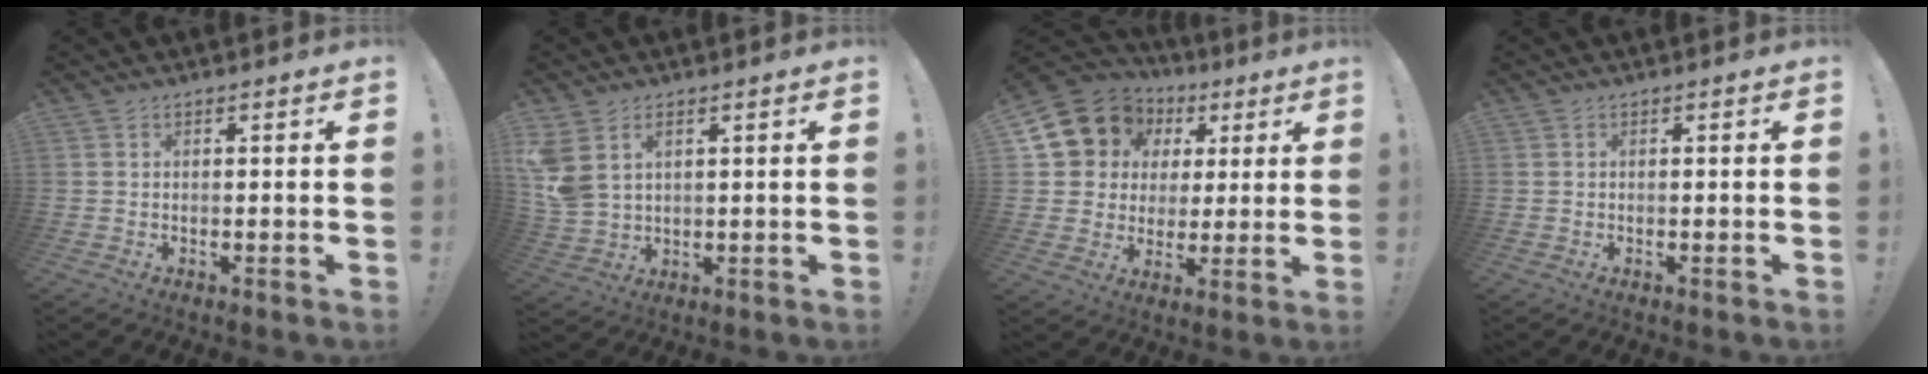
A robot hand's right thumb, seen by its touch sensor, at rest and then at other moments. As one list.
[{"total": 6.6, "force": [3.2, 4.3, 3.9], "torque": [-0.078, -0.014, 0.062]}, {"total": 13.4, "force": [6.4, 11.0, 4.1], "torque": [-0.073, -0.033, 0.138]}, {"total": 0.0}]